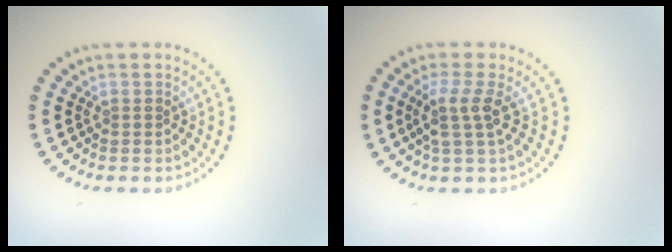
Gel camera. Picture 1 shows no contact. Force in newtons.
{"total": 2.7, "press": 2.0, "slide": 1.8}